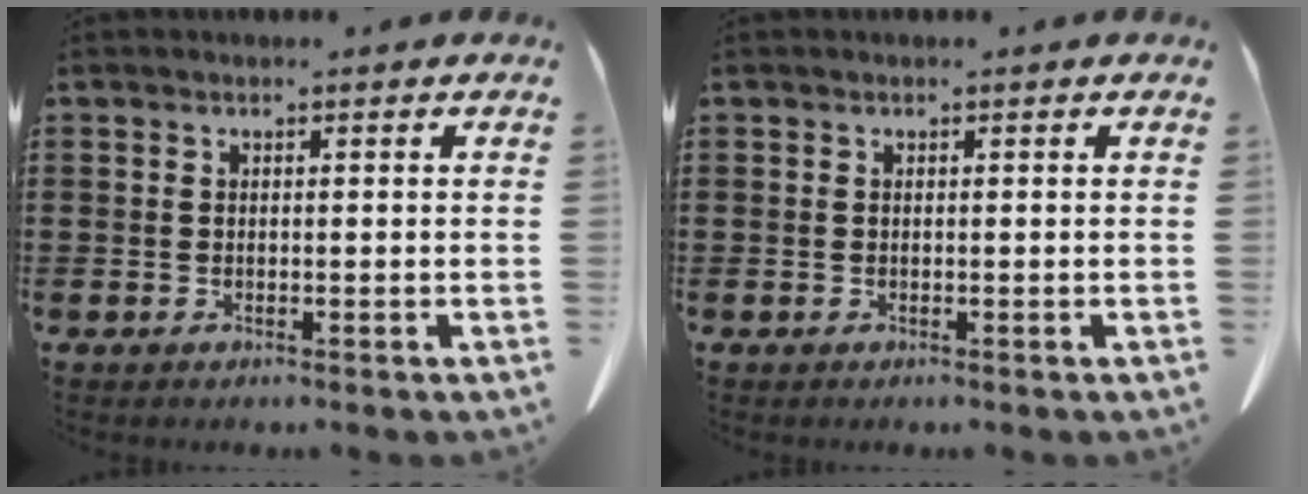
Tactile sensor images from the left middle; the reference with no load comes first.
{"total": 0.0}